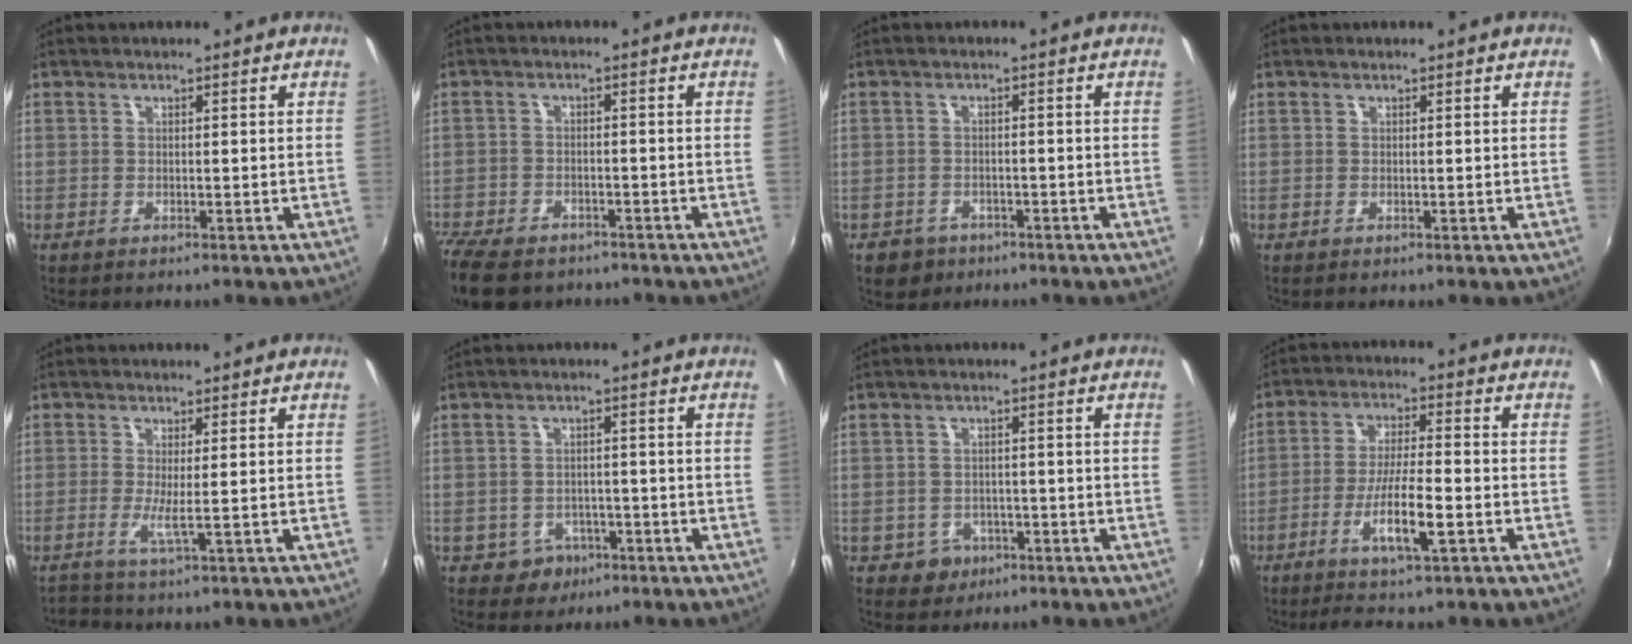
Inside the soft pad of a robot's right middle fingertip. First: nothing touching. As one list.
[{"total": 11.7, "force": [-9.0, 5.5, 5.0], "torque": [-0.139, -0.028, -0.155]}, {"total": 4.5, "force": [-2.8, 3.3, 1.3], "torque": [-0.042, -0.003, -0.039]}, {"total": 0.0}, {"total": 1.9, "force": [-0.5, -0.7, 1.7], "torque": [-0.044, -0.002, -0.015]}, {"total": 4.1, "force": [-2.2, 3.4, 0.7], "torque": [-0.027, 0.006, -0.026]}, {"total": 4.0, "force": [-1.8, 3.4, 0.7], "torque": [-0.026, 0.005, -0.022]}, {"total": 9.0, "force": [-4.5, 0.6, 7.8], "torque": [-0.155, -0.009, -0.084]}]